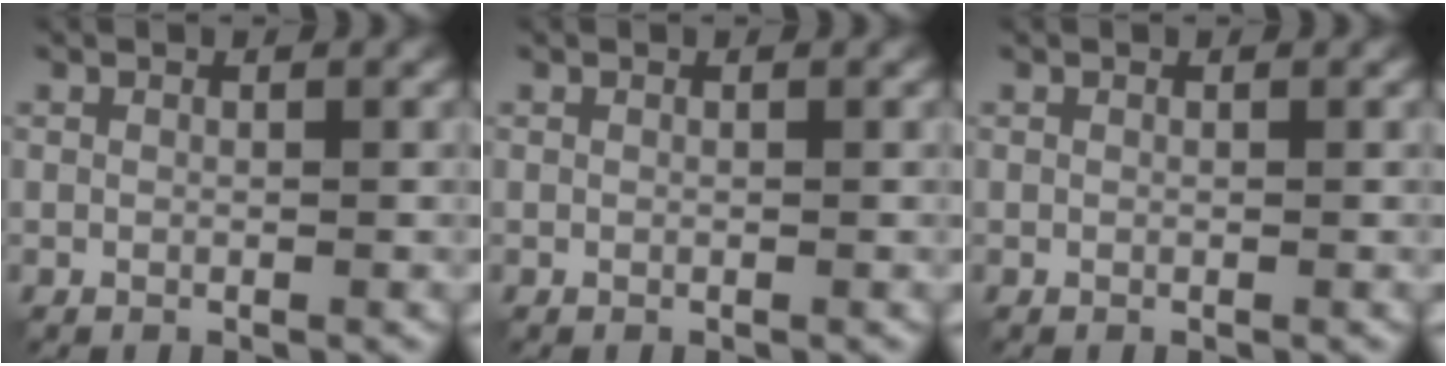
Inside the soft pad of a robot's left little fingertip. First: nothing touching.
{"total": 0.0}
{"total": 0.0}